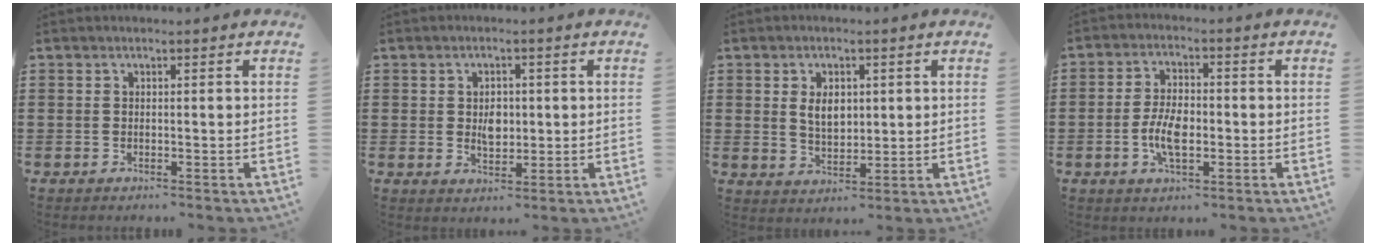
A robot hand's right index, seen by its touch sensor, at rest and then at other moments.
{"total": 3.3, "force": [0.2, 2.2, 2.4], "torque": [-0.043, 0.005, 0.002]}
{"total": 4.4, "force": [0.9, 2.8, 3.2], "torque": [-0.054, 0.005, 0.012]}
{"total": 5.8, "force": [-1.3, 2.7, 4.9], "torque": [-0.106, 0.003, -0.028]}